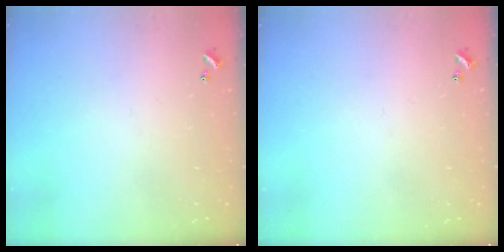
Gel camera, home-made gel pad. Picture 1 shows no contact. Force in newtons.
{"total": 0.0}